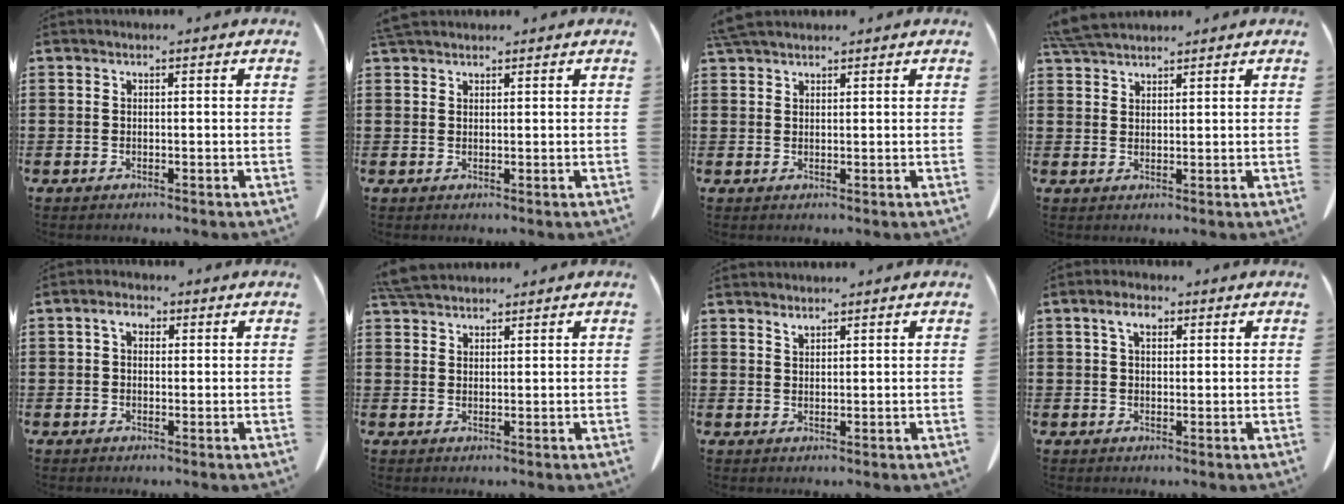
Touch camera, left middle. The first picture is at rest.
{"total": 2.3, "force": [2.0, 0.7, 0.9], "torque": [-0.024, 0.005, 0.040]}
{"total": 3.0, "force": [2.6, 0.7, 1.2], "torque": [-0.033, 0.002, 0.051]}
{"total": 4.6, "force": [4.2, 0.8, 1.8], "torque": [-0.046, -0.004, 0.080]}
{"total": 2.6, "force": [0.8, 1.6, 1.9], "torque": [-0.042, 0.010, 0.012]}
{"total": 3.9, "force": [3.6, 0.9, 1.2], "torque": [-0.035, -0.002, 0.069]}
{"total": 1.5, "force": [1.4, 0.3, 0.4], "torque": [-0.011, 0.001, 0.026]}
{"total": 3.1, "force": [1.5, 1.6, 2.2], "torque": [-0.042, 0.006, 0.024]}